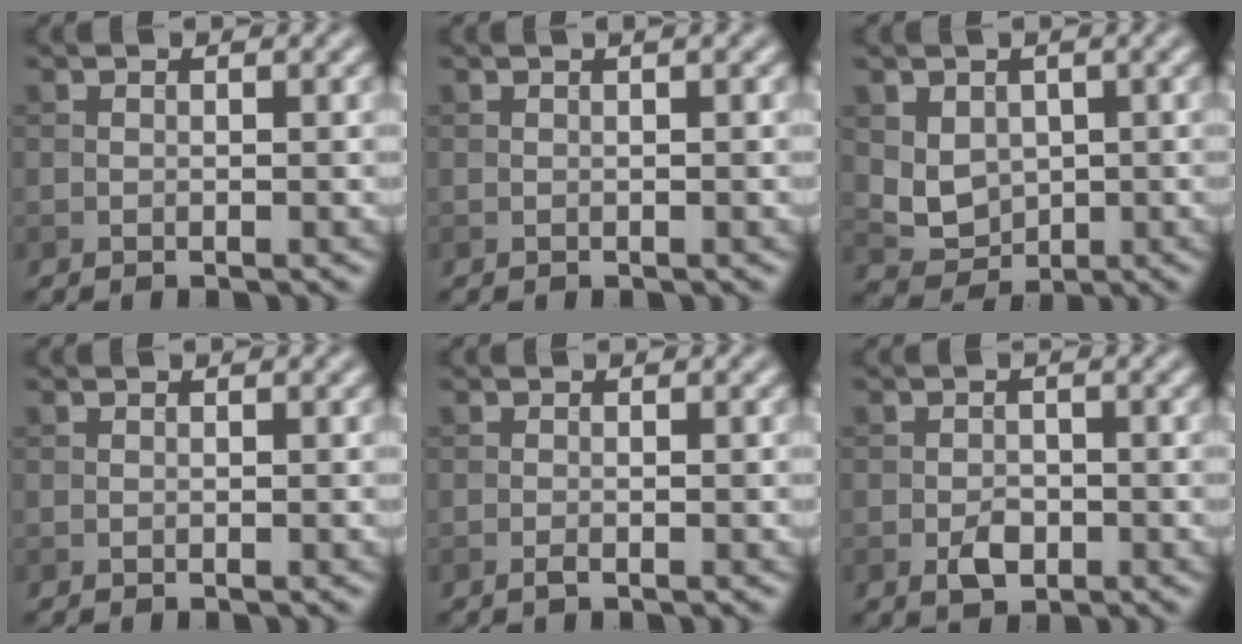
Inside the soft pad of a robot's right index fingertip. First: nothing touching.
{"total": 0.9, "force": [0.4, 0.2, 0.8], "torque": [-0.010, 0.008, 0.002]}
{"total": 3.5, "force": [0.5, 2.8, 1.9], "torque": [-0.038, -0.008, 0.017]}
{"total": 0.0}
{"total": 0.6, "force": [-0.3, 0.1, 0.4], "torque": [-0.010, 0.000, -0.007]}
{"total": 2.2, "force": [-0.8, 1.4, 1.5], "torque": [-0.024, 0.000, -0.016]}